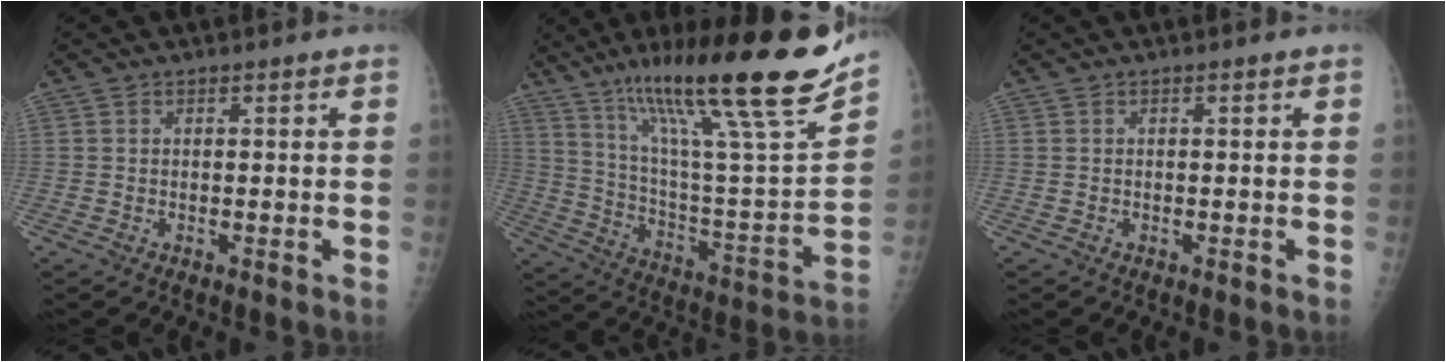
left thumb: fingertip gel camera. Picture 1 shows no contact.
{"total": 28.9, "force": [18.9, 3.6, 21.6], "torque": [-0.332, -0.054, 0.316]}
{"total": 0.0}